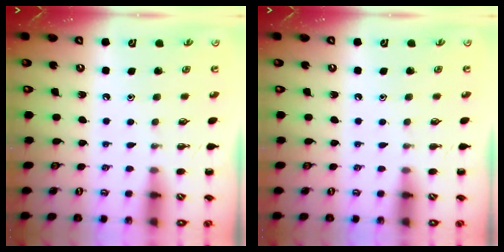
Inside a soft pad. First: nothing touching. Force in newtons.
{"total": 0.0}